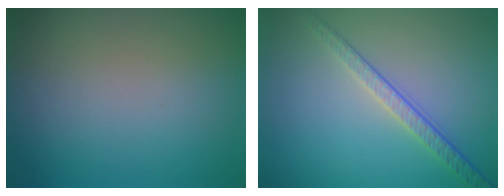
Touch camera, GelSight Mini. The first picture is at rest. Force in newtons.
{"total": 2.4, "press": 2.0, "slide": 1.4}